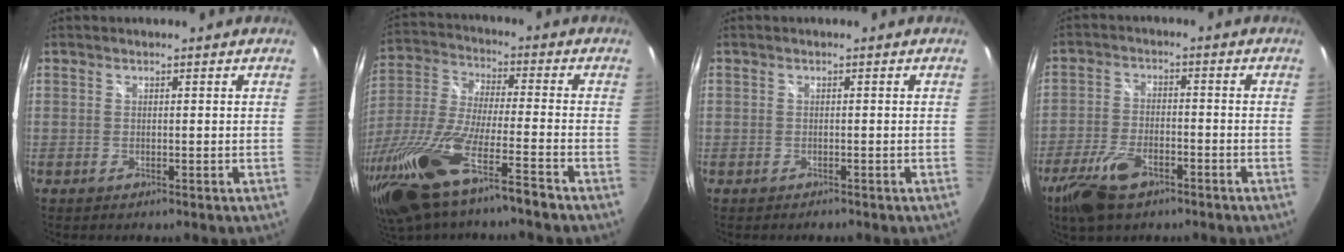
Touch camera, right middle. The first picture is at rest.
{"total": 19.7, "force": [-13.3, 2.2, 14.3], "torque": [-0.298, -0.046, -0.250]}
{"total": 0.9, "force": [-0.8, 0.4, 0.1], "torque": [-0.005, 0.002, -0.012]}
{"total": 9.9, "force": [-6.3, 4.6, 6.1], "torque": [-0.151, -0.014, -0.120]}